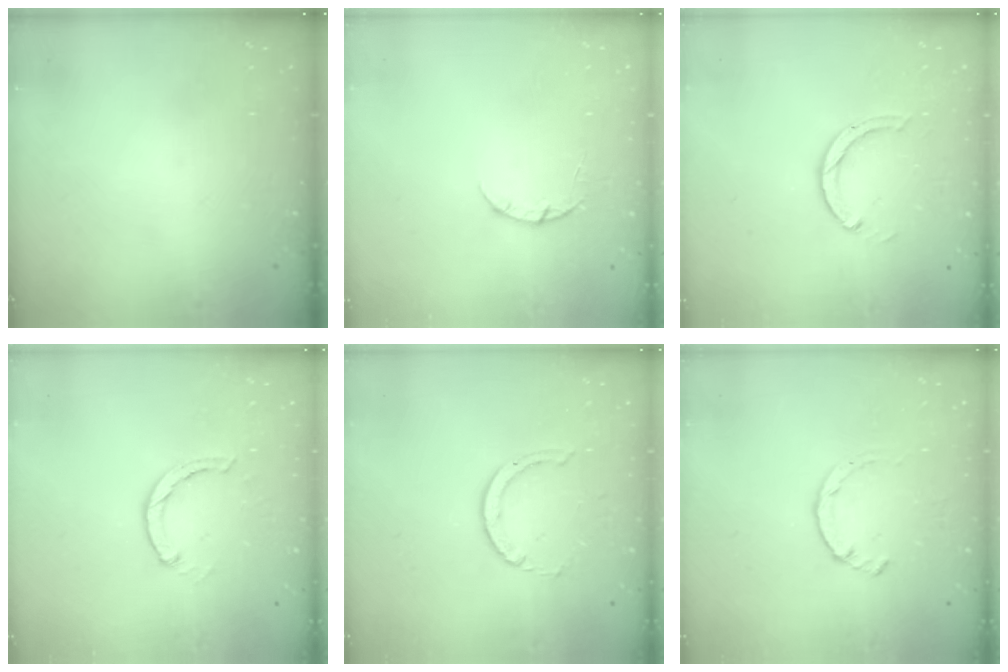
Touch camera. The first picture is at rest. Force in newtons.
{"total": 3.2, "press": 3.2, "slide": 0.3}
{"total": 3.0, "press": 3.0, "slide": 0.3}
{"total": 1.3, "press": 1.2, "slide": 0.3}
{"total": 3.3, "press": 3.3, "slide": 0.3}
{"total": 2.8, "press": 2.8, "slide": 0.4}